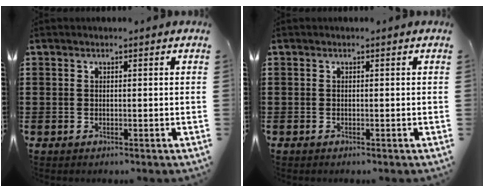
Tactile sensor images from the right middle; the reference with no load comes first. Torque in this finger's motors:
{"motor_torque": [0.08, -0.02, 0.08, 0.00]}